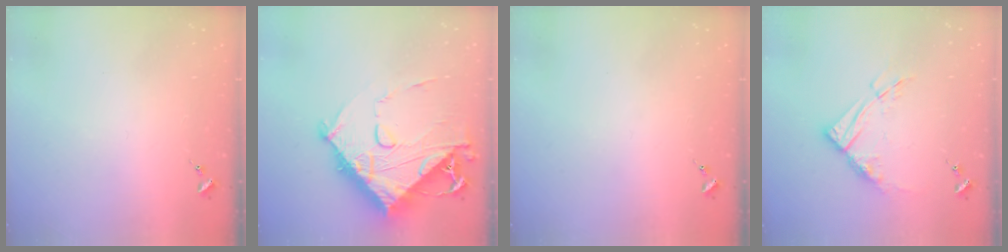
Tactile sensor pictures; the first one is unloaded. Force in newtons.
{"total": 19.0, "press": 18.9, "slide": 1.8}
{"total": 0.0}
{"total": 11.2, "press": 11.1, "slide": 1.1}